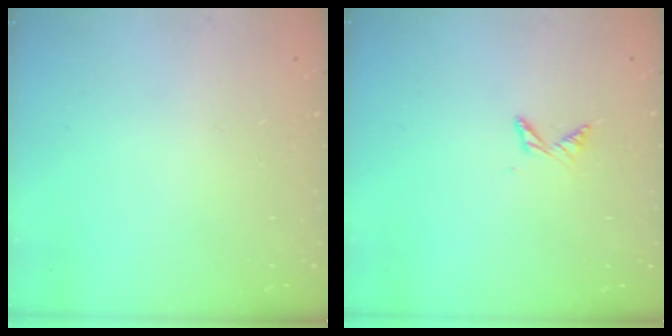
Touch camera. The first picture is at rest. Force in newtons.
{"total": 5.3, "press": 5.2, "slide": 0.6}